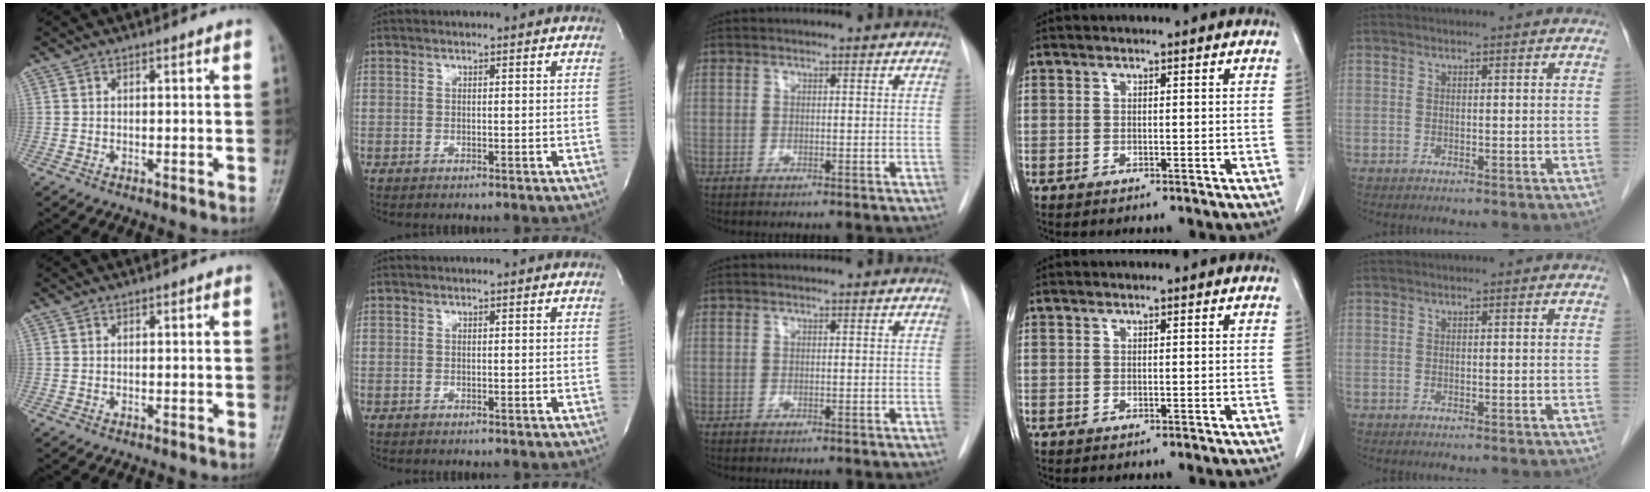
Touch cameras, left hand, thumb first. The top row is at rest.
{}